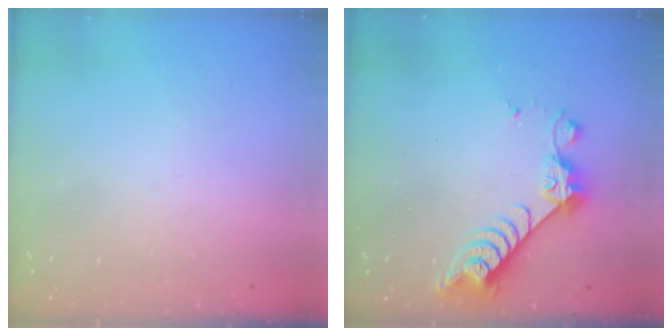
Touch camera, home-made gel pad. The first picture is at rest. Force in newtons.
{"total": 8.1, "press": 8.1, "slide": 0.7}